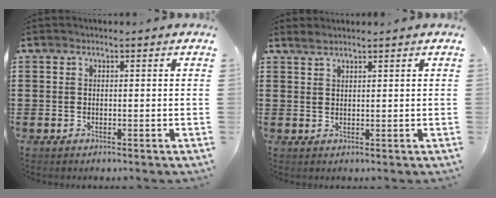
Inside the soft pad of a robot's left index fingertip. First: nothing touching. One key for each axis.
{"total": 1.3, "fx": 1.2, "fy": 0.1, "fz": 0.6, "tx": -0.014, "ty": 0.000, "tz": 0.023}